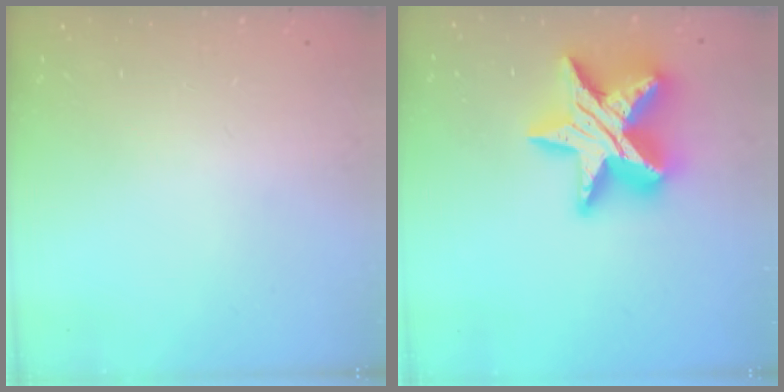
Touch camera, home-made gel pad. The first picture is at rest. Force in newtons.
{"total": 24.8, "press": 24.8, "slide": 1.7}